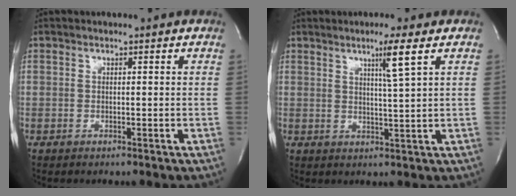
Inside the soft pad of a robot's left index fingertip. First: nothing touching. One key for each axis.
{"total": 4.7, "fx": 2.3, "fy": -1.2, "fz": 3.9, "tx": -0.067, "ty": -0.012, "tz": 0.042}